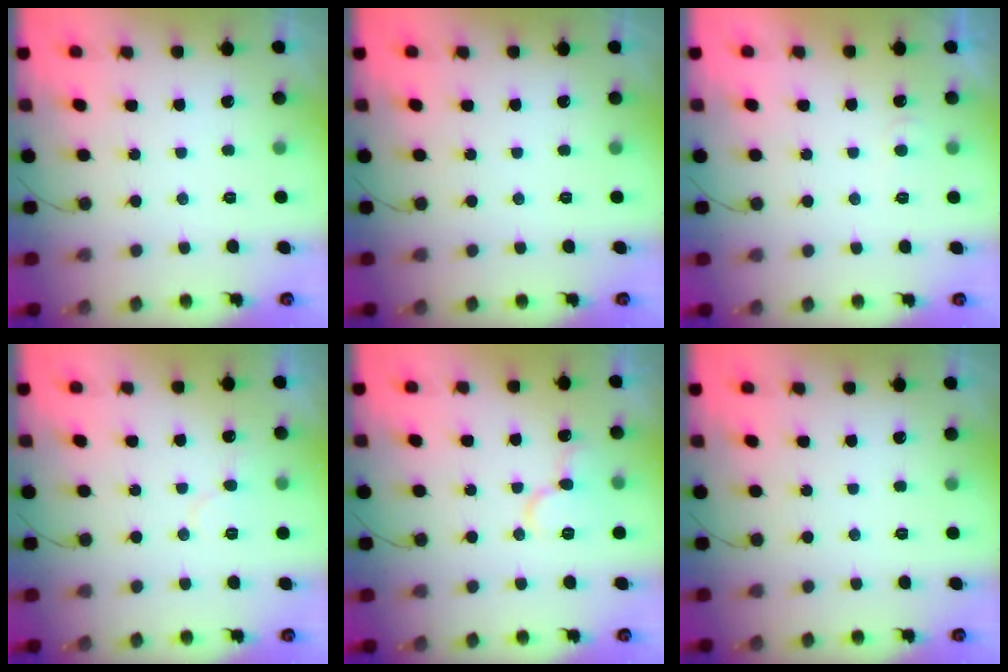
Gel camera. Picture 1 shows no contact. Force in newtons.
{"total": 0.0}
{"total": 3.7, "press": 3.7, "slide": 0.3}
{"total": 4.5, "press": 4.5, "slide": 0.4}
{"total": 10.2, "press": 10.1, "slide": 1.3}
{"total": 0.0}